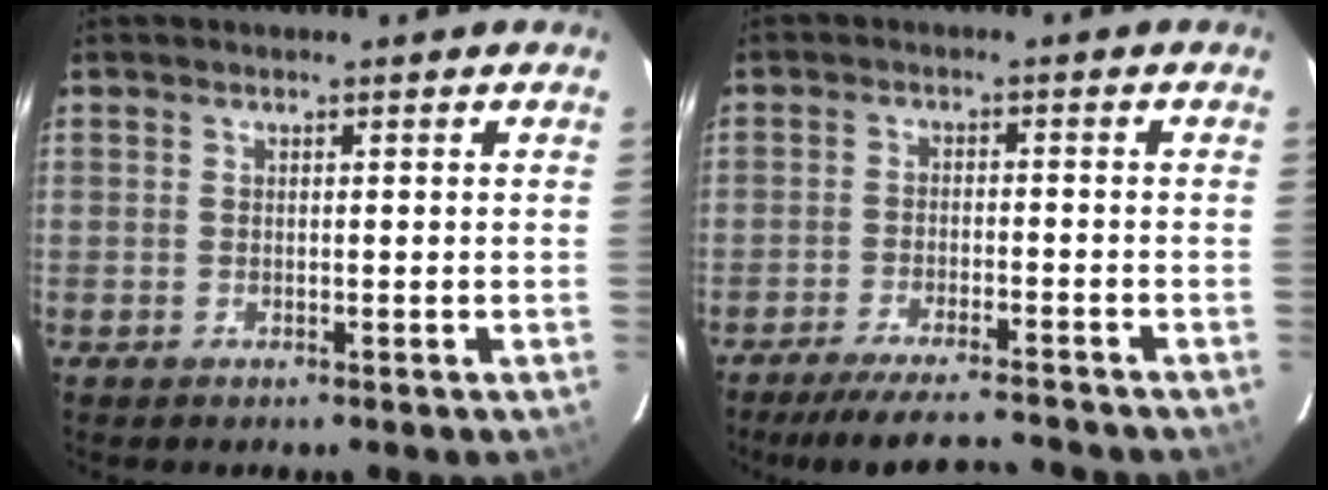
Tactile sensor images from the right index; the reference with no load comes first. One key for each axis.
{"total": 12.6, "fx": -11.4, "fy": 1.5, "fz": 5.0, "tx": -0.110, "ty": -0.009, "tz": -0.178}